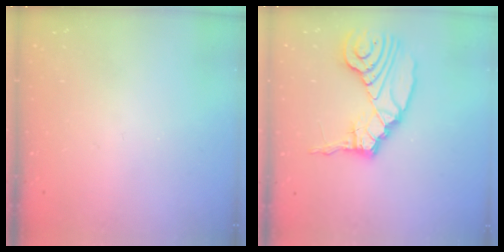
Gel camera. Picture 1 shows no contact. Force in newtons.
{"total": 14.8, "press": 14.7, "slide": 1.9}